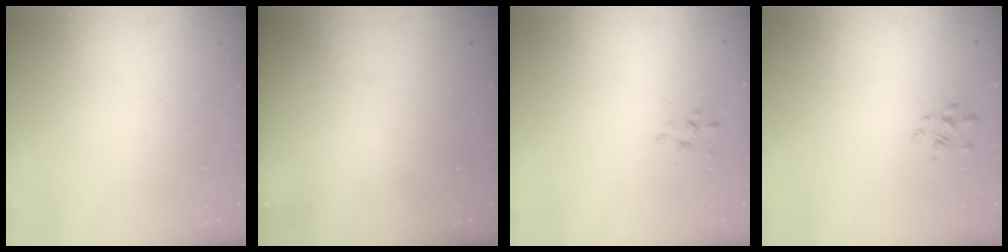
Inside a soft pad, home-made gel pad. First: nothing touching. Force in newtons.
{"total": 0.0}
{"total": 2.1, "press": 2.0, "slide": 0.6}
{"total": 2.6, "press": 2.3, "slide": 1.2}